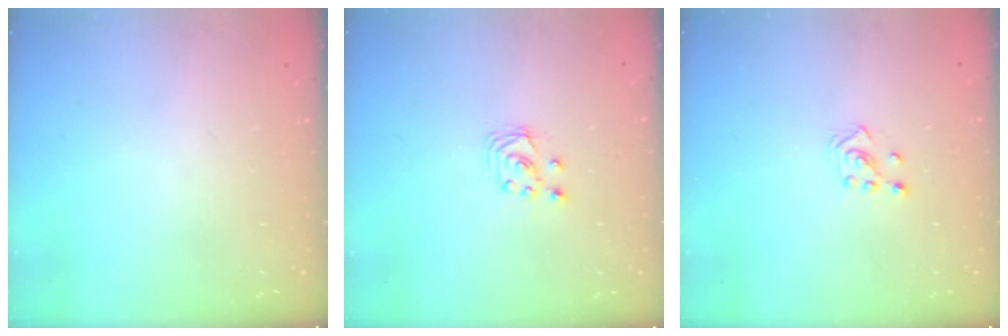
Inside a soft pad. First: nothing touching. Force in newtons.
{"total": 3.0, "press": 3.0, "slide": 0.3}
{"total": 3.4, "press": 3.4, "slide": 0.6}